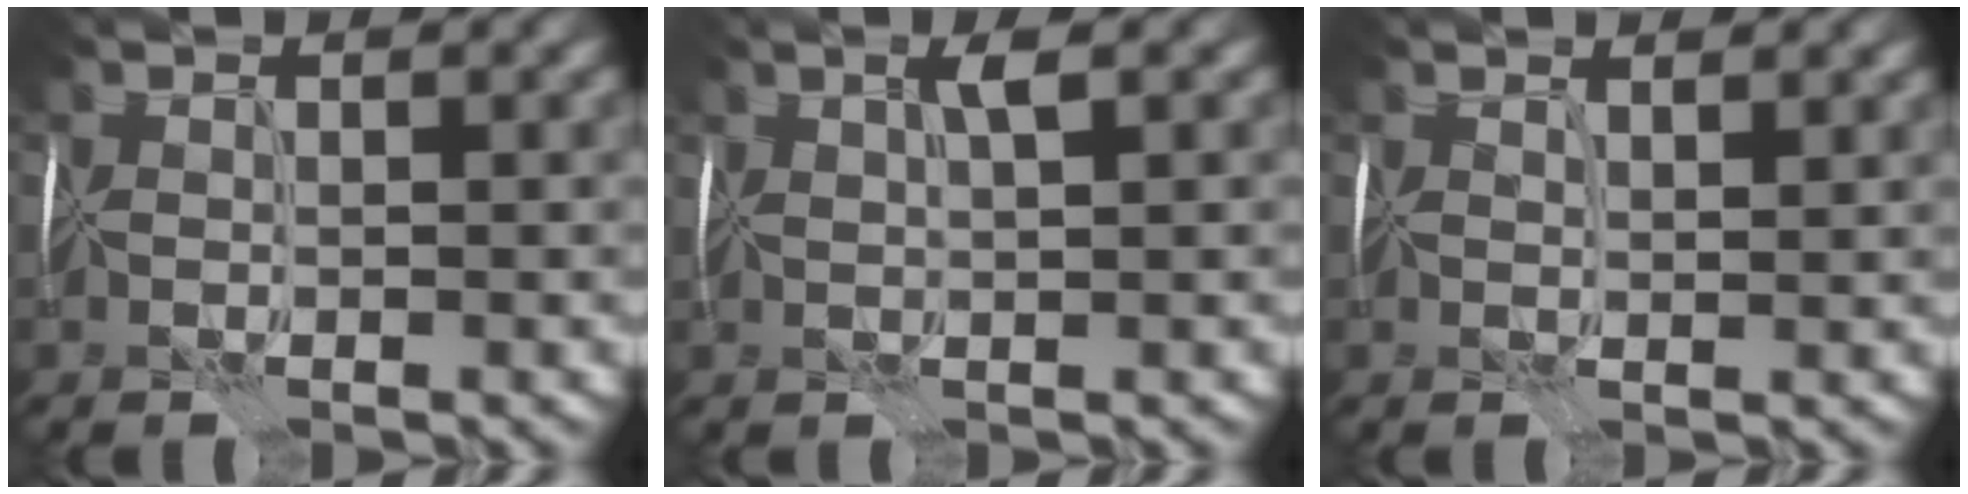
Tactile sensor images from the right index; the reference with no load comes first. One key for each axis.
{"total": 1.8, "fx": 0.8, "fy": 0.0, "fz": 1.6, "tx": -0.030, "ty": 0.004, "tz": 0.012}
{"total": 1.6, "fx": 1.3, "fy": 0.2, "fz": 0.9, "tx": -0.011, "ty": 0.002, "tz": 0.013}